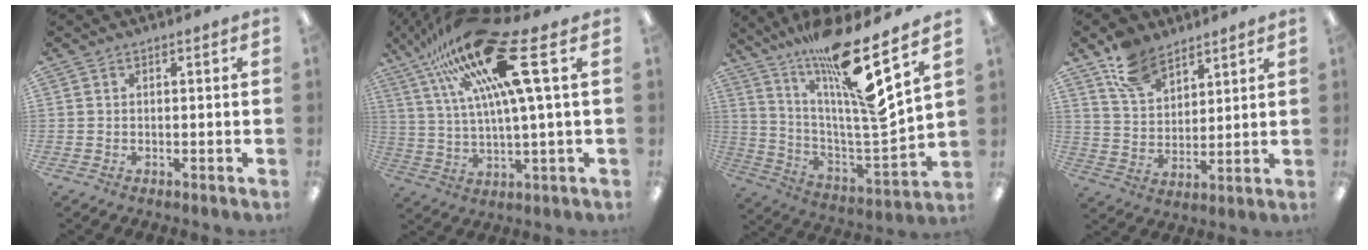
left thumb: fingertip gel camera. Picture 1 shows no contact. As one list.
[{"total": 22.0, "force": [11.5, 4.6, 18.2], "torque": [-0.336, -0.047, 0.178]}, {"total": 20.5, "force": [15.0, 0.9, 13.9], "torque": [-0.251, -0.118, 0.229]}, {"total": 11.2, "force": [8.1, 6.1, 4.8], "torque": [-0.104, -0.026, 0.157]}]